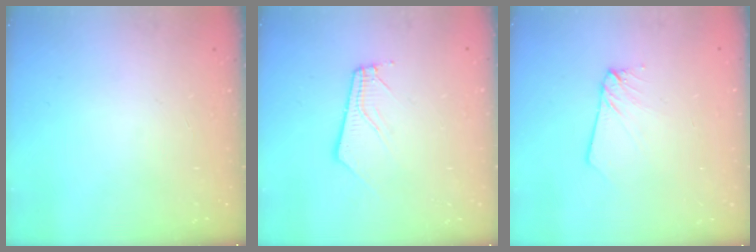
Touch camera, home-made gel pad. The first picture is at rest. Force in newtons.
{"total": 3.8, "press": 3.8, "slide": 0.3}
{"total": 3.0, "press": 3.0, "slide": 0.3}